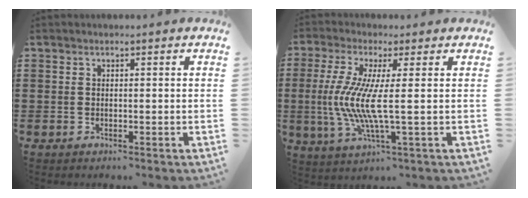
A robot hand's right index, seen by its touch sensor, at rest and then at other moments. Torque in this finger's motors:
{"motor_torque": [1.69, -0.21, 0.62, 0.21]}